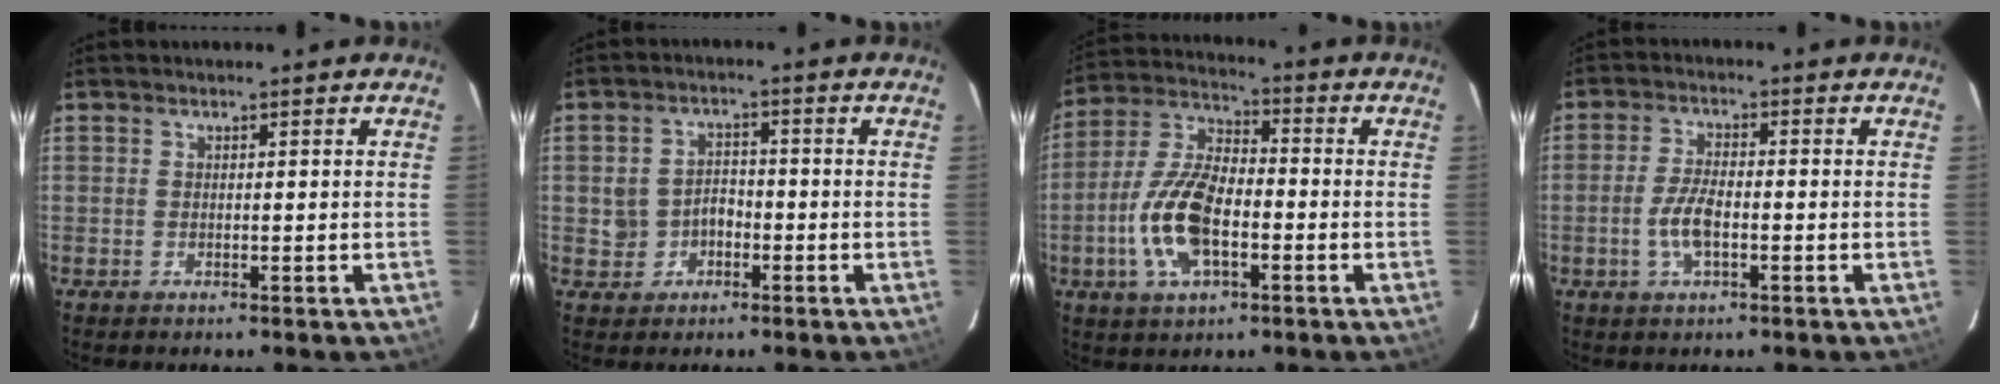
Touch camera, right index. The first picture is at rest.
{"total": 4.4, "force": [-1.4, 3.9, 1.5], "torque": [-0.038, 0.015, -0.014]}
{"total": 13.6, "force": [-4.0, 6.5, 11.3], "torque": [-0.242, 0.005, -0.077]}
{"total": 5.4, "force": [-1.8, 2.0, 4.7], "torque": [-0.102, 0.002, -0.034]}